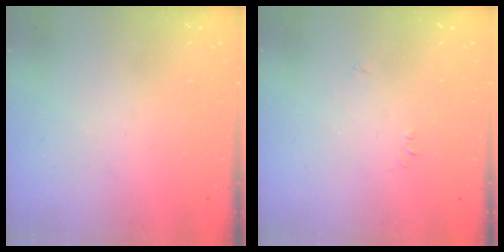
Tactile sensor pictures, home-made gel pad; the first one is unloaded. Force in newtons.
{"total": 4.0, "press": 4.0, "slide": 0.6}